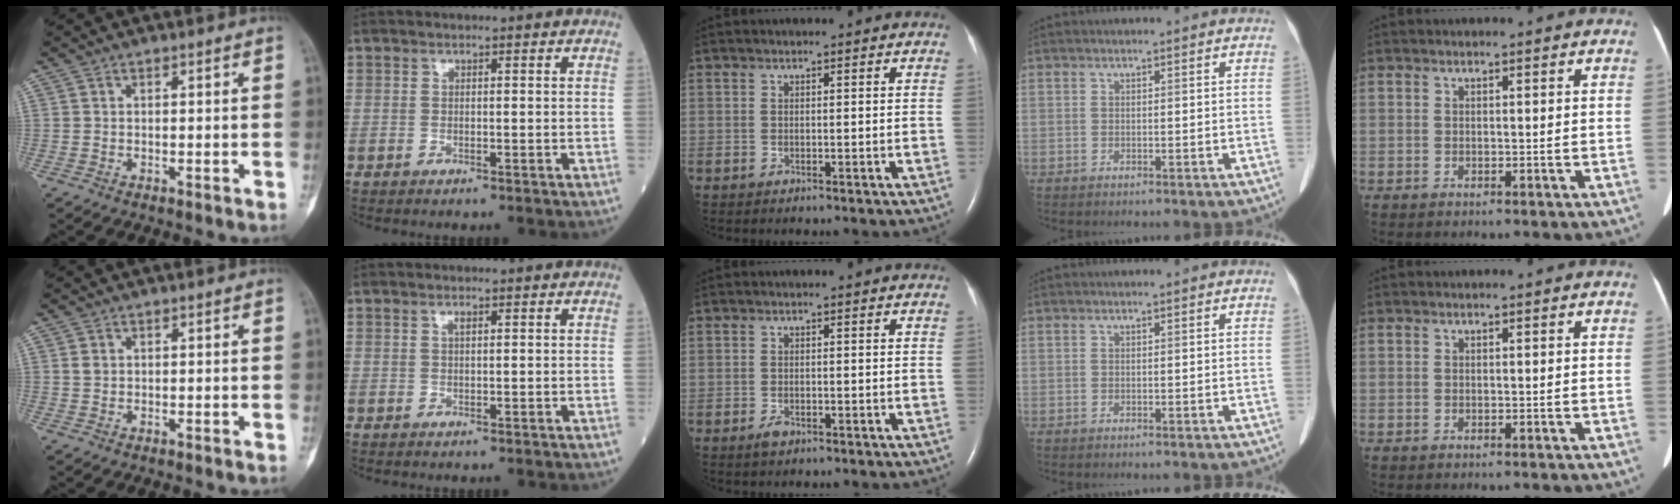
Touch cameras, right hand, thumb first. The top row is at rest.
{"thumb": {"total": 1.1, "force": [0.4, 0.9, 0.5], "torque": [-0.005, 0.001, 0.007]}, "index": {"total": 0.7, "force": [0.3, 0.2, 0.6], "torque": [-0.015, 0.000, 0.005]}, "middle": {"total": 1.4, "force": [-1.0, 0.6, 0.9], "torque": [-0.024, -0.002, -0.015]}}